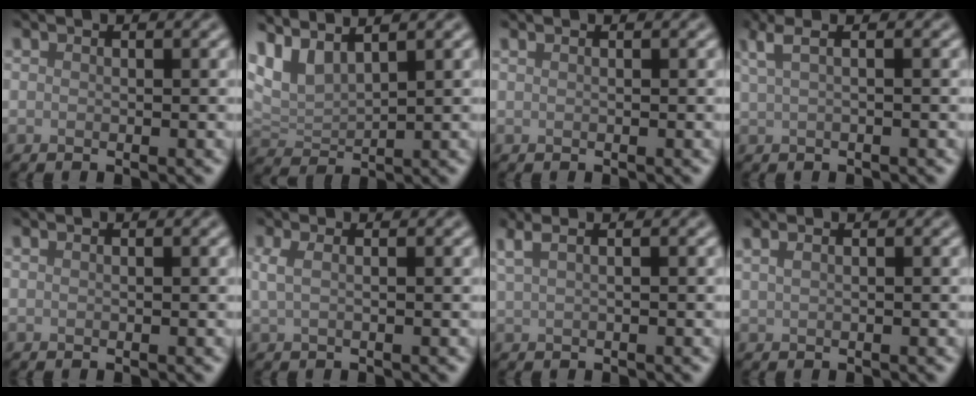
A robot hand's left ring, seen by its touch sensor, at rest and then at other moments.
{"total": 3.9, "force": [3.1, 1.2, 2.1], "torque": [-0.053, 0.005, 0.066]}
{"total": 0.9, "force": [0.5, 0.5, 0.6], "torque": [-0.006, 0.001, 0.002]}
{"total": 2.8, "force": [1.3, 1.0, 2.3], "torque": [-0.038, 0.007, 0.011]}
{"total": 0.6, "force": [0.3, 0.3, 0.4], "torque": [-0.003, 0.002, 0.001]}
{"total": 1.5, "force": [0.4, 0.5, 1.3], "torque": [-0.024, 0.002, 0.007]}
{"total": 3.4, "force": [2.1, 1.5, 2.3], "torque": [-0.032, 0.019, 0.013]}
{"total": 2.3, "force": [1.4, 1.1, 1.5], "torque": [-0.017, 0.005, 0.005]}